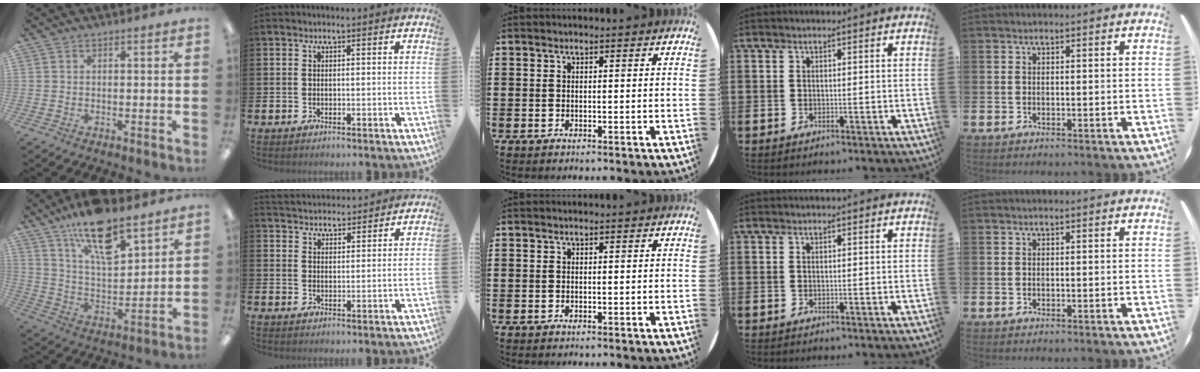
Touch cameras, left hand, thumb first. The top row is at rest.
{"thumb": {"total": 16.5, "force": [11.6, 6.2, 9.9], "torque": [-0.163, -0.059, 0.197]}, "index": {"total": 4.0, "force": [3.9, 0.8, -0.2], "torque": [-0.008, -0.019, 0.071]}}